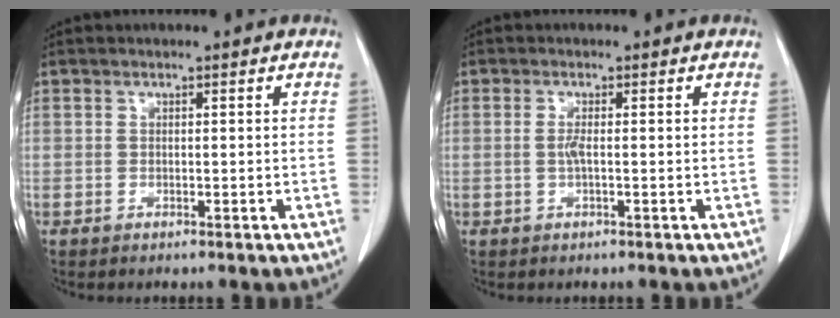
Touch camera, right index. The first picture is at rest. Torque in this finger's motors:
{"motor_torque": [0.21, 0.00, 0.00, 0.03]}